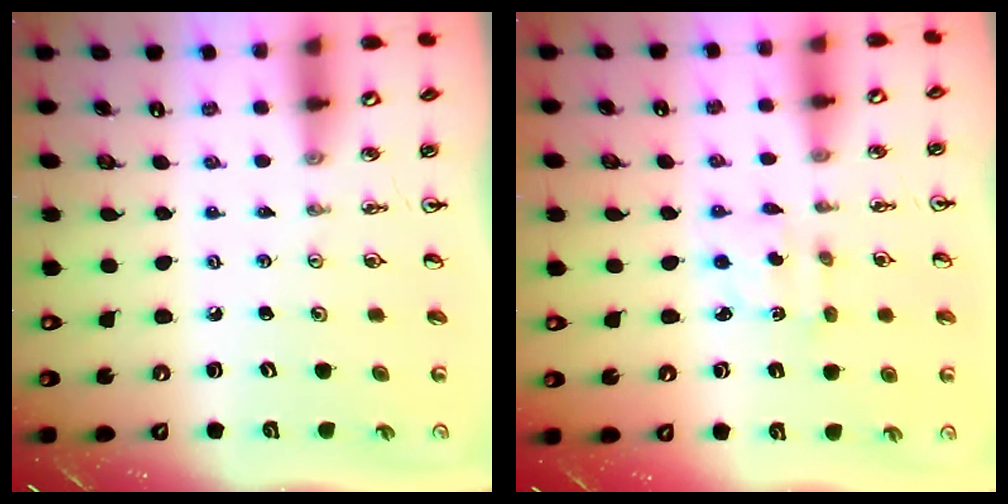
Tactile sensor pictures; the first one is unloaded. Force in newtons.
{"total": 2.2, "press": 2.2, "slide": 0.4}